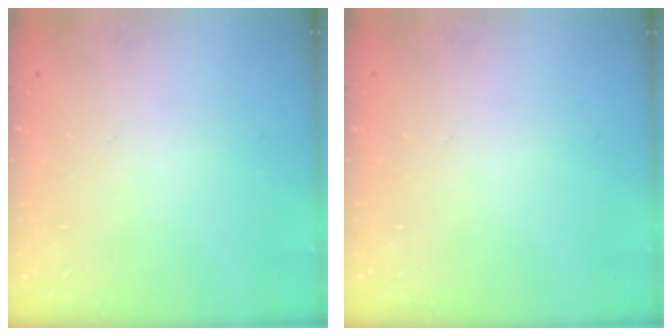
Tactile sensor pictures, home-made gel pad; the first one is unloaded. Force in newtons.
{"total": 0.0}